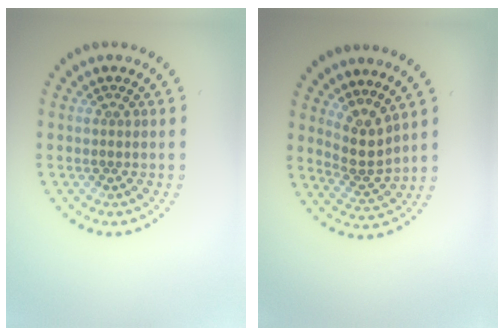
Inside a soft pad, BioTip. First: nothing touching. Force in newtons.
{"total": 2.9, "press": 2.2, "slide": 1.9}